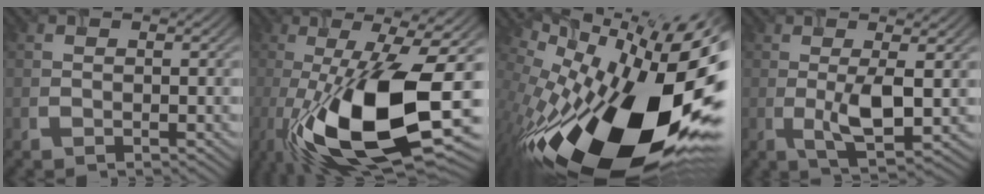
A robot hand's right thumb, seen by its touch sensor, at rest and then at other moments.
{"total": 17.9, "force": [-5.4, 6.2, 15.9], "torque": [-0.282, -0.023, -0.098]}
{"total": 21.4, "force": [-3.9, 9.4, 18.9], "torque": [-0.315, -0.052, -0.067]}
{"total": 5.5, "force": [-0.3, 1.2, 5.3], "torque": [-0.101, -0.003, -0.002]}